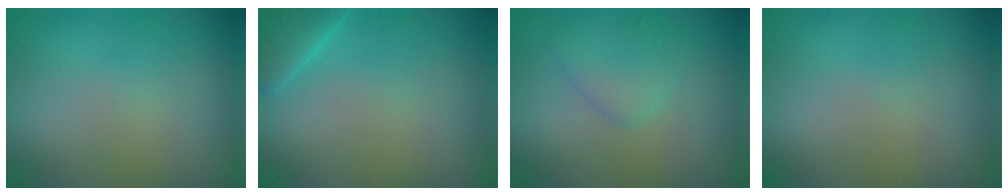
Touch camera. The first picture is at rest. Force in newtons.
{"total": 2.3, "press": 2.3, "slide": 0.2}
{"total": 1.8, "press": 1.8, "slide": 0.1}
{"total": 0.0}